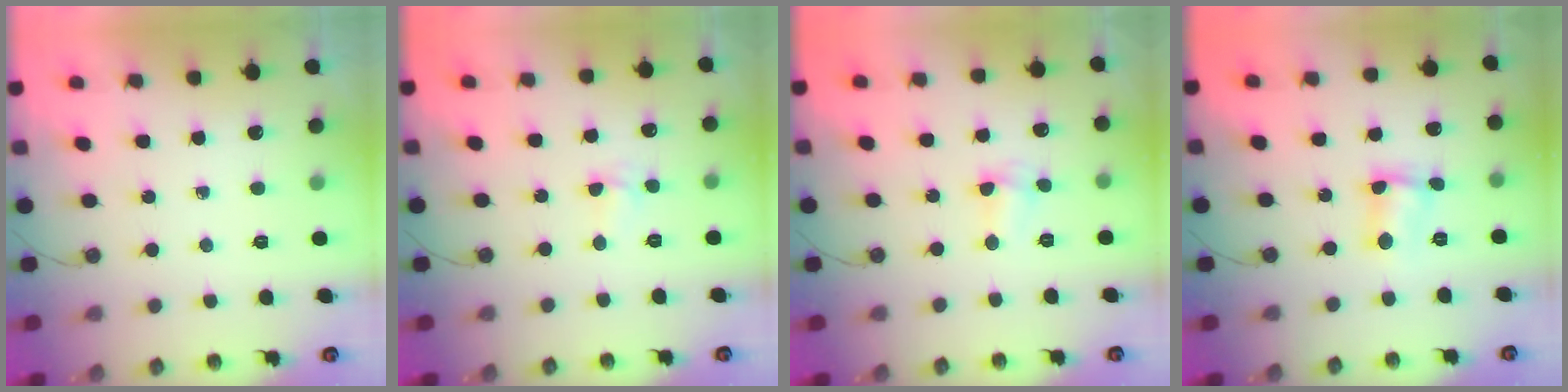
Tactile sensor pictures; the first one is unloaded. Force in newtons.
{"total": 3.6, "press": 3.6, "slide": 0.4}
{"total": 3.3, "press": 3.3, "slide": 0.5}
{"total": 4.2, "press": 3.5, "slide": 2.3}